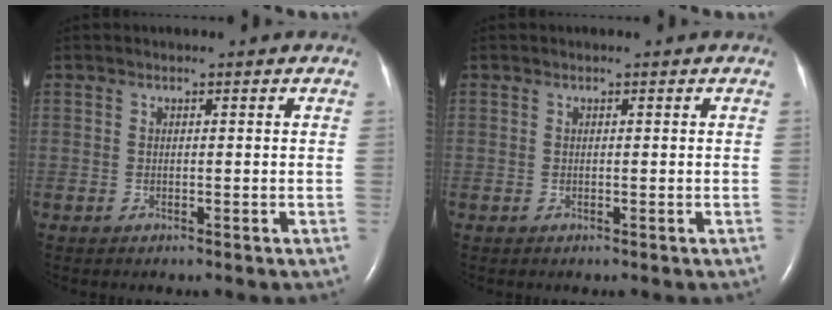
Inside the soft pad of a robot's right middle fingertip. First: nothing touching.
{"total": 0.0}